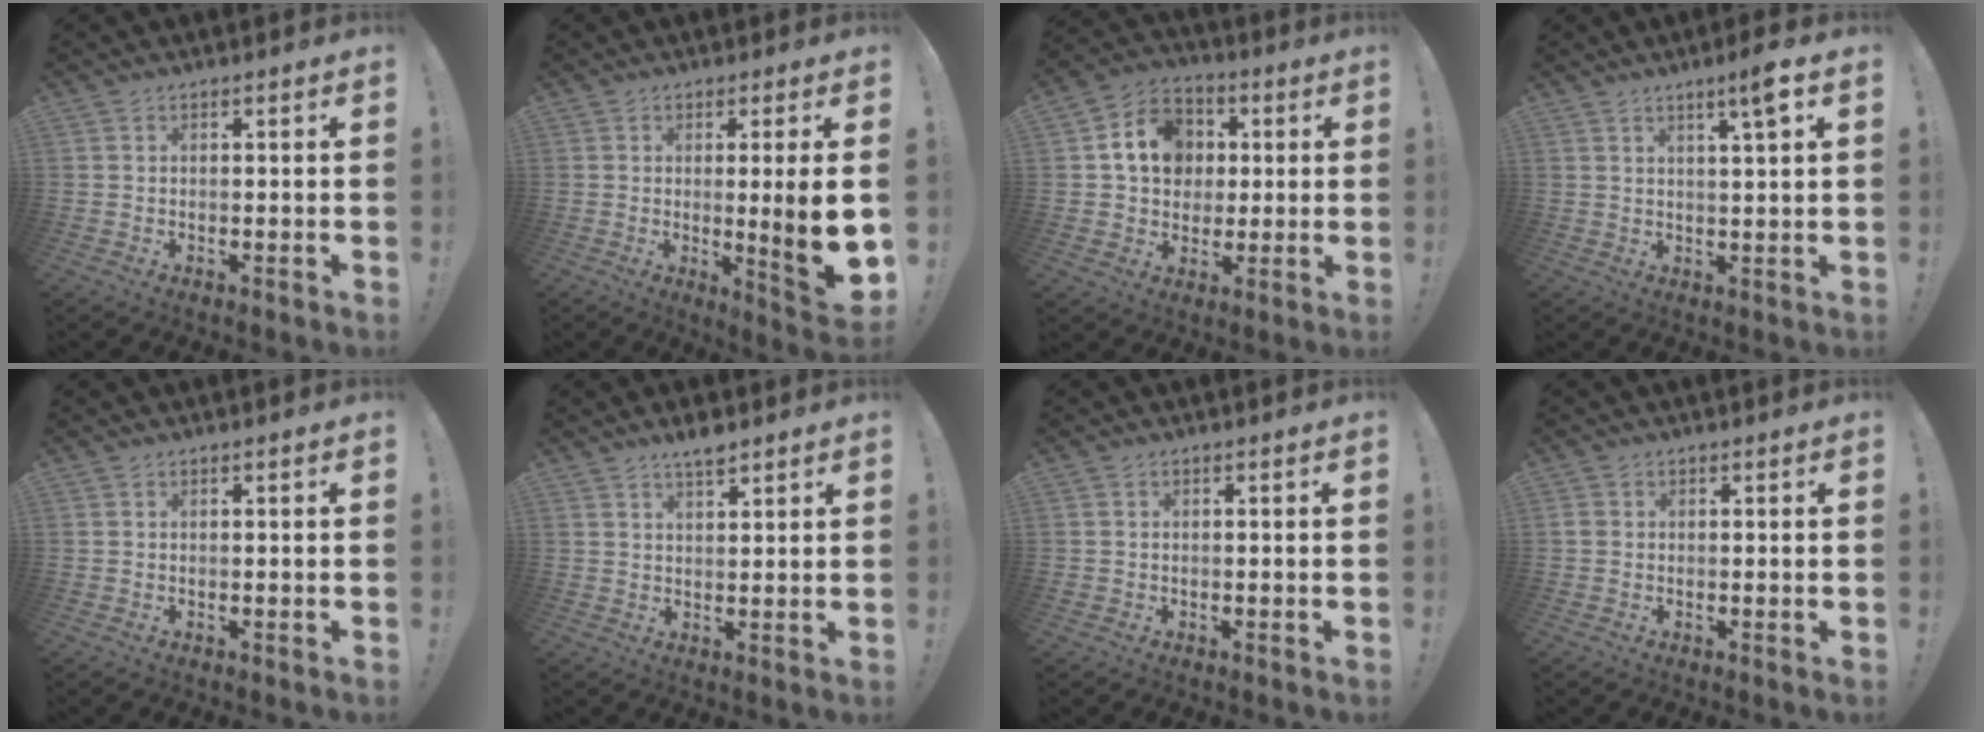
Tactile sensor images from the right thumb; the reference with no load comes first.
{"total": 10.4, "force": [-0.1, 0.1, 10.4], "torque": [-0.144, -0.019, -0.006]}
{"total": 13.6, "force": [2.8, 11.4, 6.8], "torque": [-0.095, 0.004, 0.061]}
{"total": 5.9, "force": [3.4, -0.2, 4.8], "torque": [-0.067, -0.018, 0.047]}
{"total": 0.0}
{"total": 4.2, "force": [3.4, 0.9, 2.3], "torque": [-0.034, -0.020, 0.057]}
{"total": 0.6, "force": [-0.2, 0.5, 0.0], "torque": [0.002, 0.001, -0.004]}
{"total": 1.2, "force": [0.1, 1.0, 0.6], "torque": [-0.009, 0.003, 0.002]}